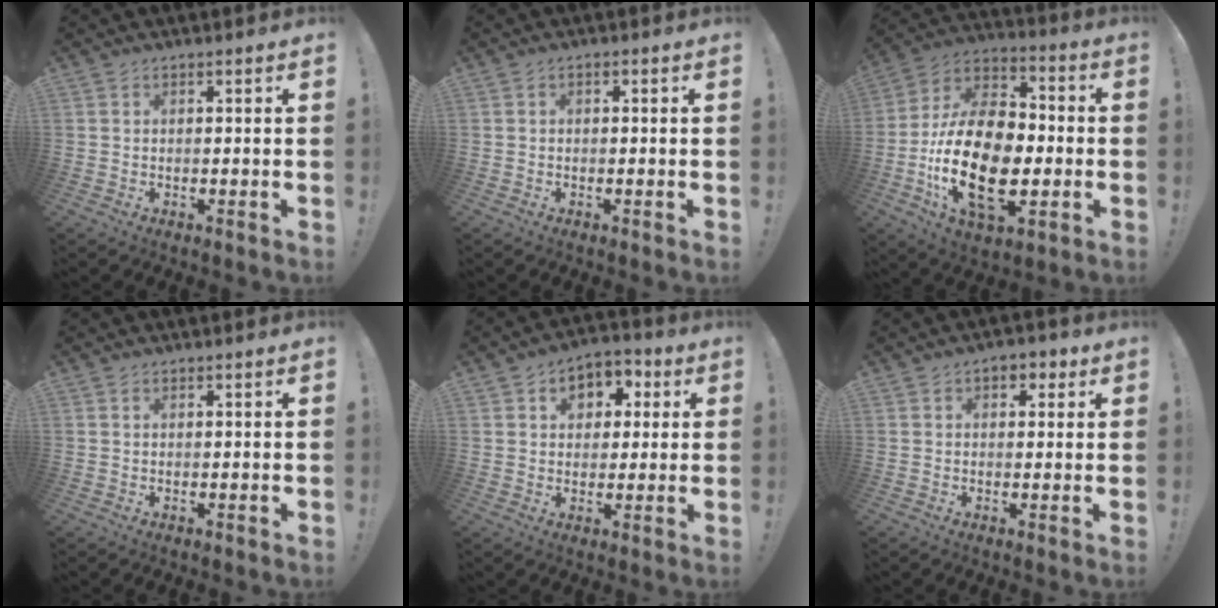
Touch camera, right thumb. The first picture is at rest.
{"total": 0.9, "force": [-0.6, 0.5, 0.4], "torque": [-0.013, 0.005, -0.010]}
{"total": 26.0, "force": [-5.3, 15.1, 20.5], "torque": [-0.395, 0.025, -0.082]}
{"total": 0.0}
{"total": 7.3, "force": [1.7, 6.4, 3.2], "torque": [-0.041, -0.001, 0.033]}
{"total": 3.8, "force": [1.2, 2.8, 2.4], "torque": [-0.024, 0.001, 0.018]}